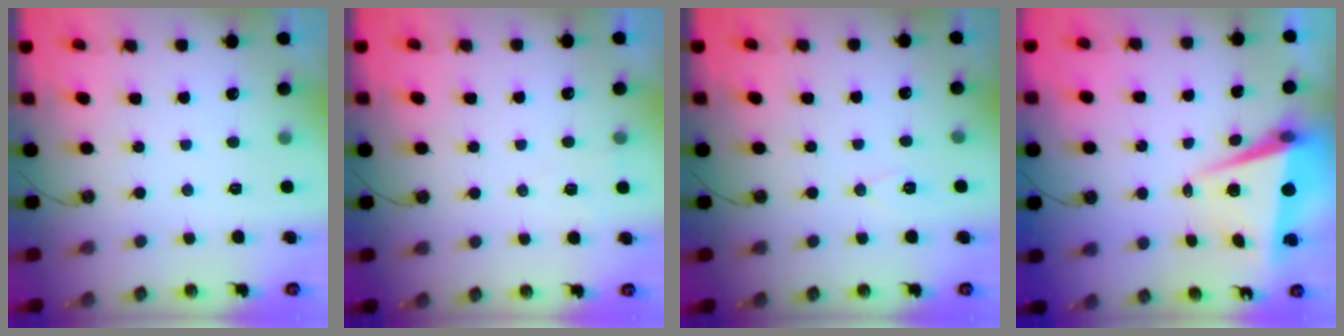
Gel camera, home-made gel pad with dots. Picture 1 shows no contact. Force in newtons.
{"total": 5.4, "press": 3.1, "slide": 4.5}
{"total": 6.3, "press": 4.5, "slide": 4.4}
{"total": 6.5, "press": 6.4, "slide": 0.8}